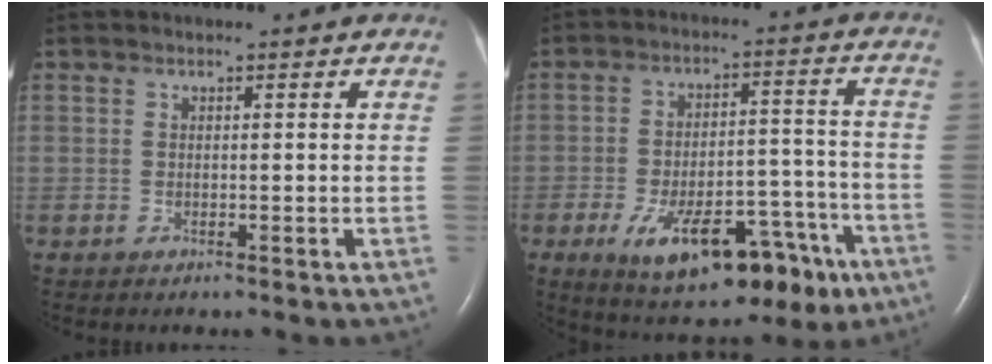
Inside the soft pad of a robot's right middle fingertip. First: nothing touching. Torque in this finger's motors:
{"motor_torque": [1.67, -0.47, 0.45, 0.18]}